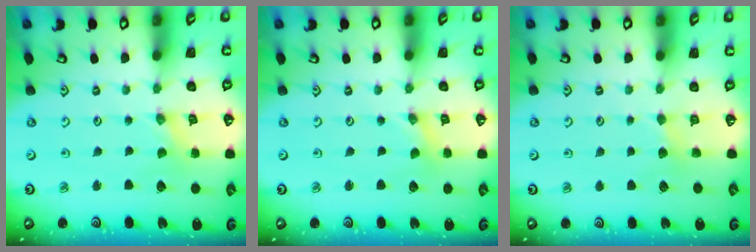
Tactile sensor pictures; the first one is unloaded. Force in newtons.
{"total": 0.0}
{"total": 2.8, "press": 2.8, "slide": 0.3}